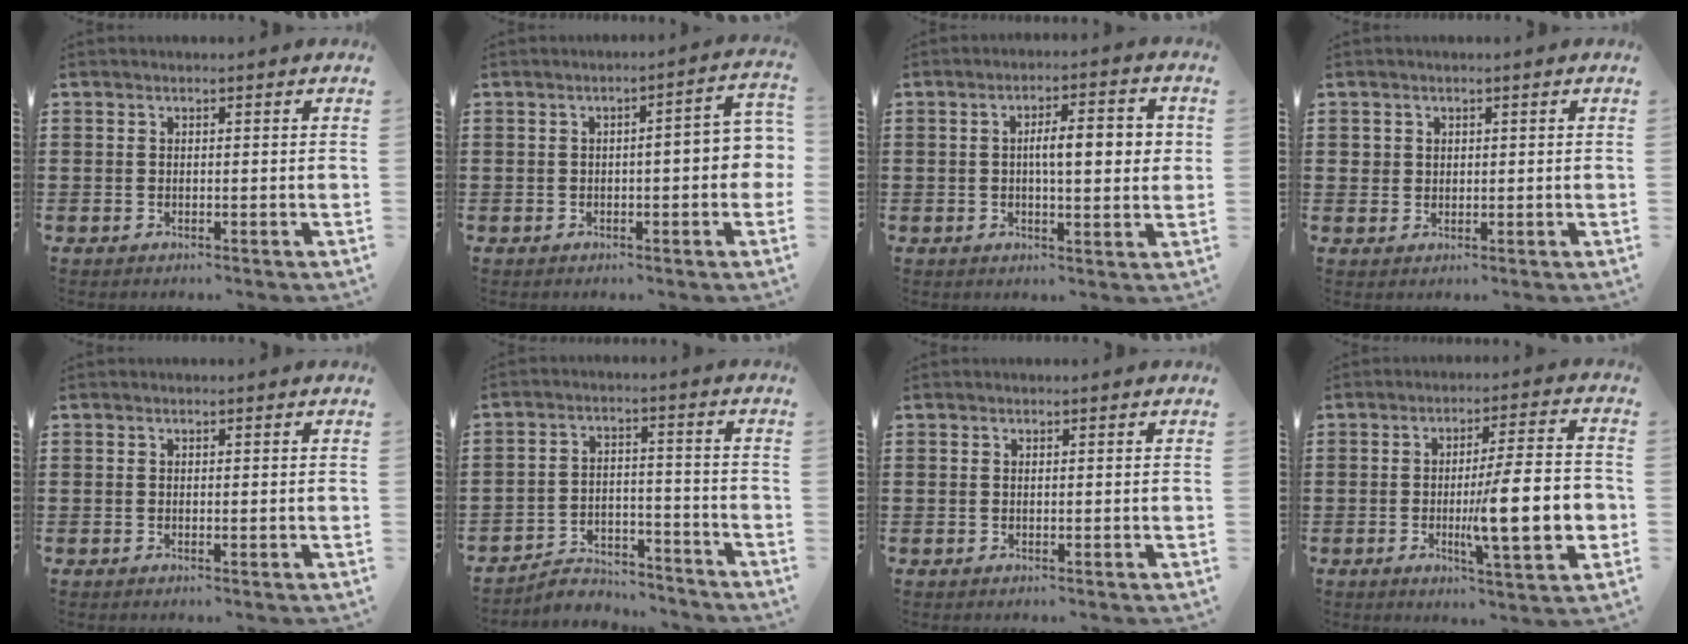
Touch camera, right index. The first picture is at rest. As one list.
[{"total": 3.8, "force": [-0.6, 0.6, 3.7], "torque": [-0.064, 0.001, -0.011]}, {"total": 6.3, "force": [0.6, 1.8, 6.0], "torque": [-0.103, 0.004, 0.006]}, {"total": 1.4, "force": [0.7, 1.1, 0.2], "torque": [-0.008, 0.003, 0.015]}, {"total": 0.0}, {"total": 4.7, "force": [-4.5, 1.1, 0.6], "torque": [-0.015, 0.011, -0.090]}, {"total": 0.0}, {"total": 14.0, "force": [-1.9, 2.9, 13.6], "torque": [-0.206, -0.016, -0.038]}]